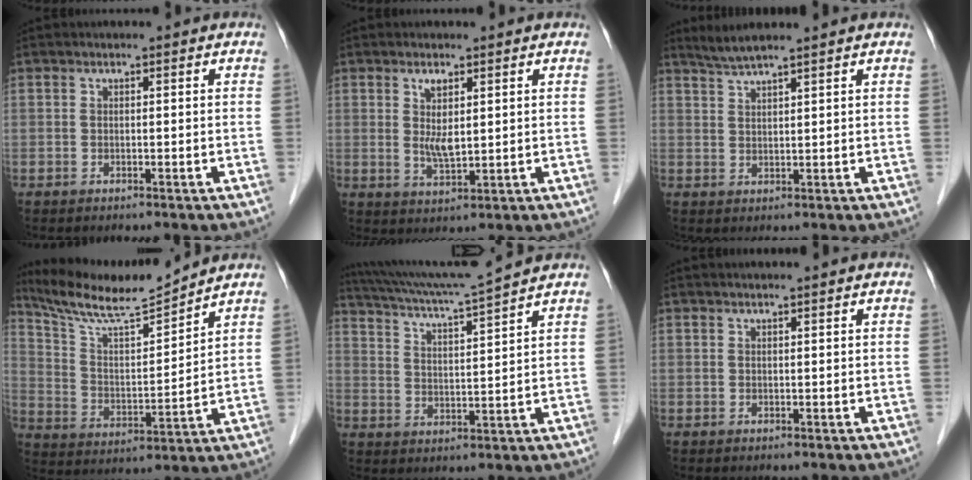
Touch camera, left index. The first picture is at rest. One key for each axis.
{"total": 3.6, "fx": 1.0, "fy": 0.9, "fz": 3.3, "tx": -0.066, "ty": -0.002, "tz": 0.023}
{"total": 4.0, "fx": 3.5, "fy": -0.7, "fz": 1.8, "tx": -0.039, "ty": 0.014, "tz": 0.071}
{"total": 11.8, "fx": 11.1, "fy": -0.1, "fz": 4.0, "tx": -0.083, "ty": 0.002, "tz": 0.208}
{"total": 11.9, "fx": 10.8, "fy": -2.7, "fz": 4.1, "tx": -0.084, "ty": -0.006, "tz": 0.184}
{"total": 1.4, "fx": 1.2, "fy": -0.2, "fz": 0.7, "tx": -0.007, "ty": 0.013, "tz": 0.023}